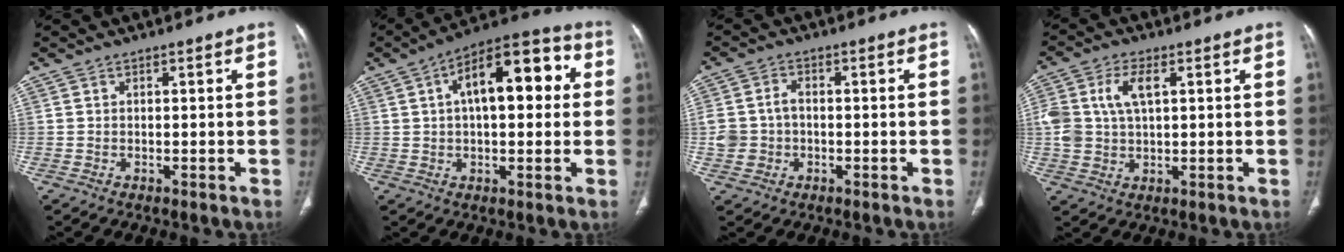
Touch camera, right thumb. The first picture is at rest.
{"total": 16.2, "force": [3.4, 7.7, 13.8], "torque": [-0.176, 0.036, 0.042]}
{"total": 5.4, "force": [-0.7, 4.6, 2.8], "torque": [-0.048, 0.021, -0.011]}
{"total": 8.2, "force": [2.1, 4.7, 6.4], "torque": [-0.139, 0.011, 0.044]}